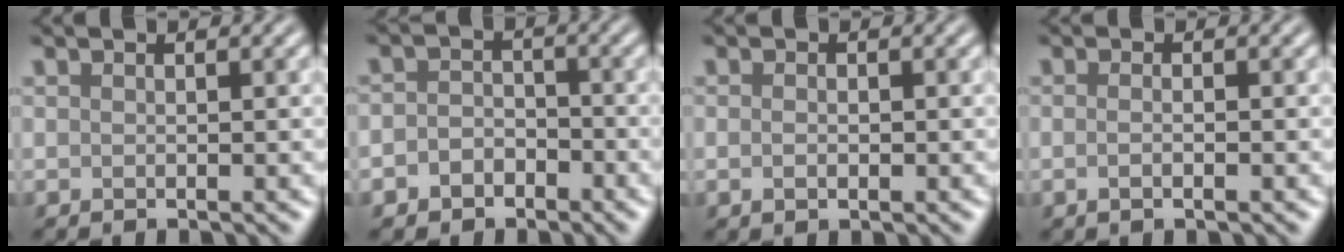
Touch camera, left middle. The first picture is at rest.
{"total": 2.5, "force": [-1.4, 1.9, 0.9], "torque": [-0.011, 0.005, -0.031]}
{"total": 1.1, "force": [-0.1, 0.6, 0.9], "torque": [-0.018, -0.002, -0.002]}
{"total": 1.7, "force": [-0.2, 0.8, 1.5], "torque": [-0.009, -0.007, -0.012]}